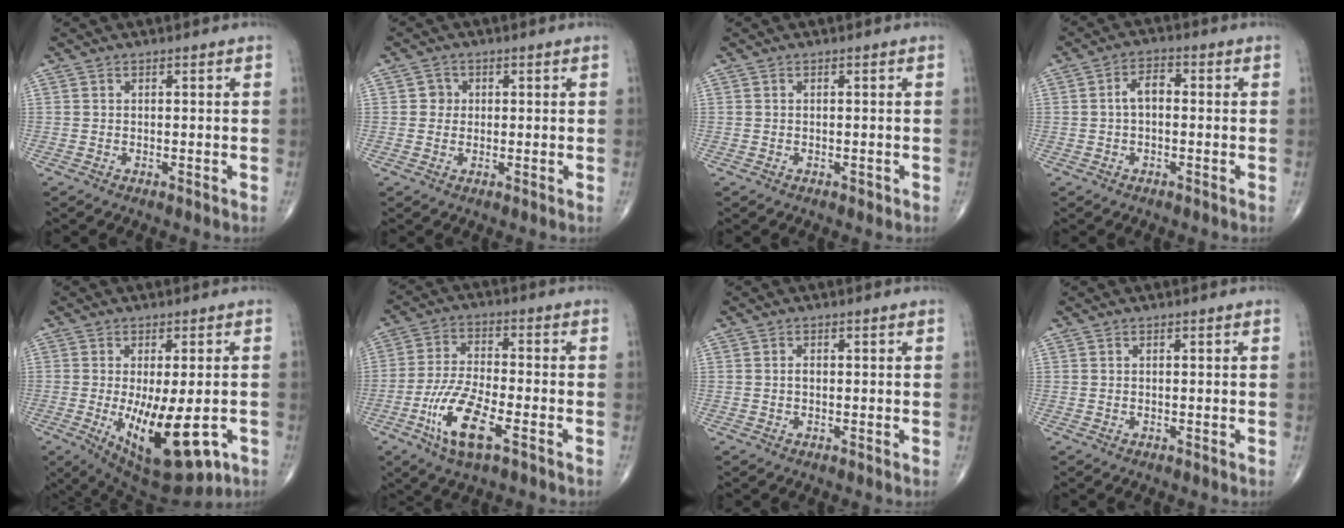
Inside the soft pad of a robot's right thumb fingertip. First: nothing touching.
{"total": 2.1, "force": [0.2, 2.1, 0.5], "torque": [0.006, 0.005, -0.002]}
{"total": 0.5, "force": [-0.3, 0.3, 0.3], "torque": [-0.003, 0.000, -0.005]}
{"total": 3.9, "force": [-0.2, 2.3, 3.1], "torque": [-0.049, 0.018, -0.012]}
{"total": 15.4, "force": [-4.1, 5.8, 13.7], "torque": [-0.216, -0.020, -0.040]}
{"total": 11.4, "force": [-5.1, 3.7, 9.5], "torque": [-0.196, 0.015, -0.095]}
{"total": 0.8, "force": [-0.1, 0.5, 0.5], "torque": [-0.009, 0.001, -0.003]}
{"total": 0.0}